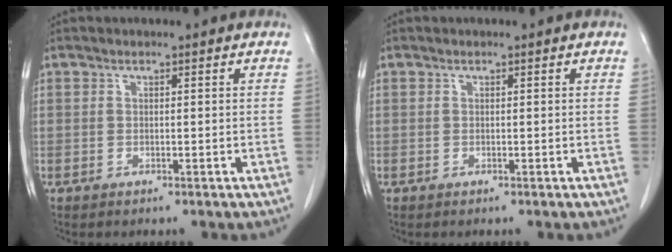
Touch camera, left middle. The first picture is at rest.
{"total": 0.0}